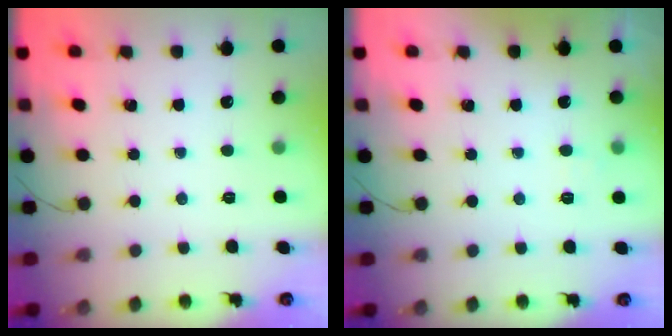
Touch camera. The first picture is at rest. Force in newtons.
{"total": 4.8, "press": 4.6, "slide": 1.3}